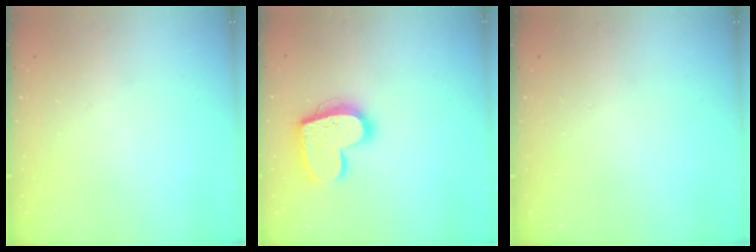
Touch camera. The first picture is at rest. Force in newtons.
{"total": 17.4, "press": 17.3, "slide": 1.4}
{"total": 0.0}